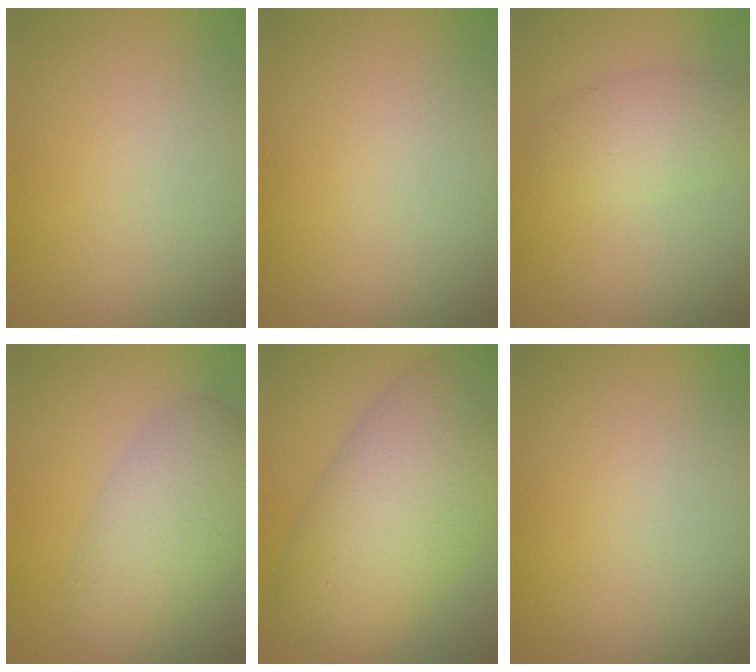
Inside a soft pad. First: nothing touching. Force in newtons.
{"total": 0.0}
{"total": 3.0, "press": 3.0, "slide": 0.1}
{"total": 5.0, "press": 5.0, "slide": 0.2}
{"total": 10.2, "press": 10.2, "slide": 0.7}
{"total": 0.0}